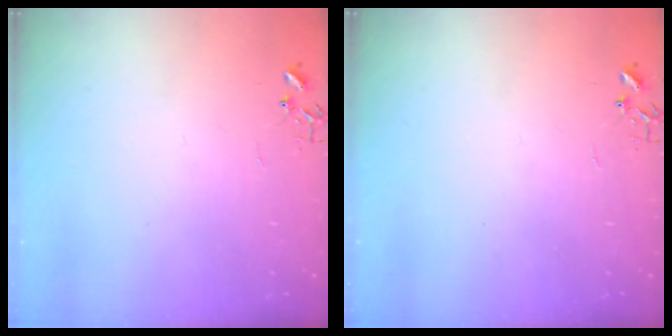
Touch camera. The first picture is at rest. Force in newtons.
{"total": 0.0}